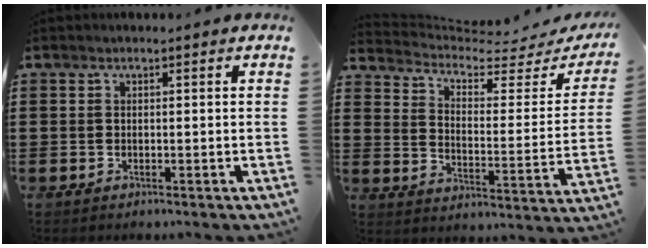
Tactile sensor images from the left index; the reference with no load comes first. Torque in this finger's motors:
{"motor_torque": [-0.78, 0.73, -0.28, -0.07]}